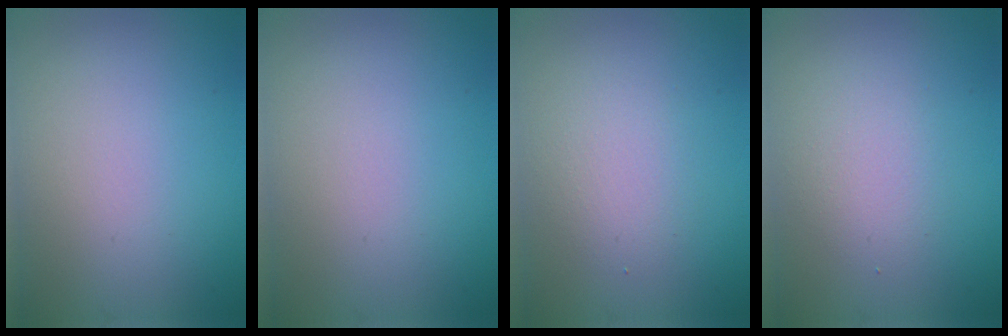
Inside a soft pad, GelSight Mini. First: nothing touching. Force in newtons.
{"total": 0.0}
{"total": 2.2, "press": 2.2, "slide": 0.1}
{"total": 2.1, "press": 2.1, "slide": 0.2}